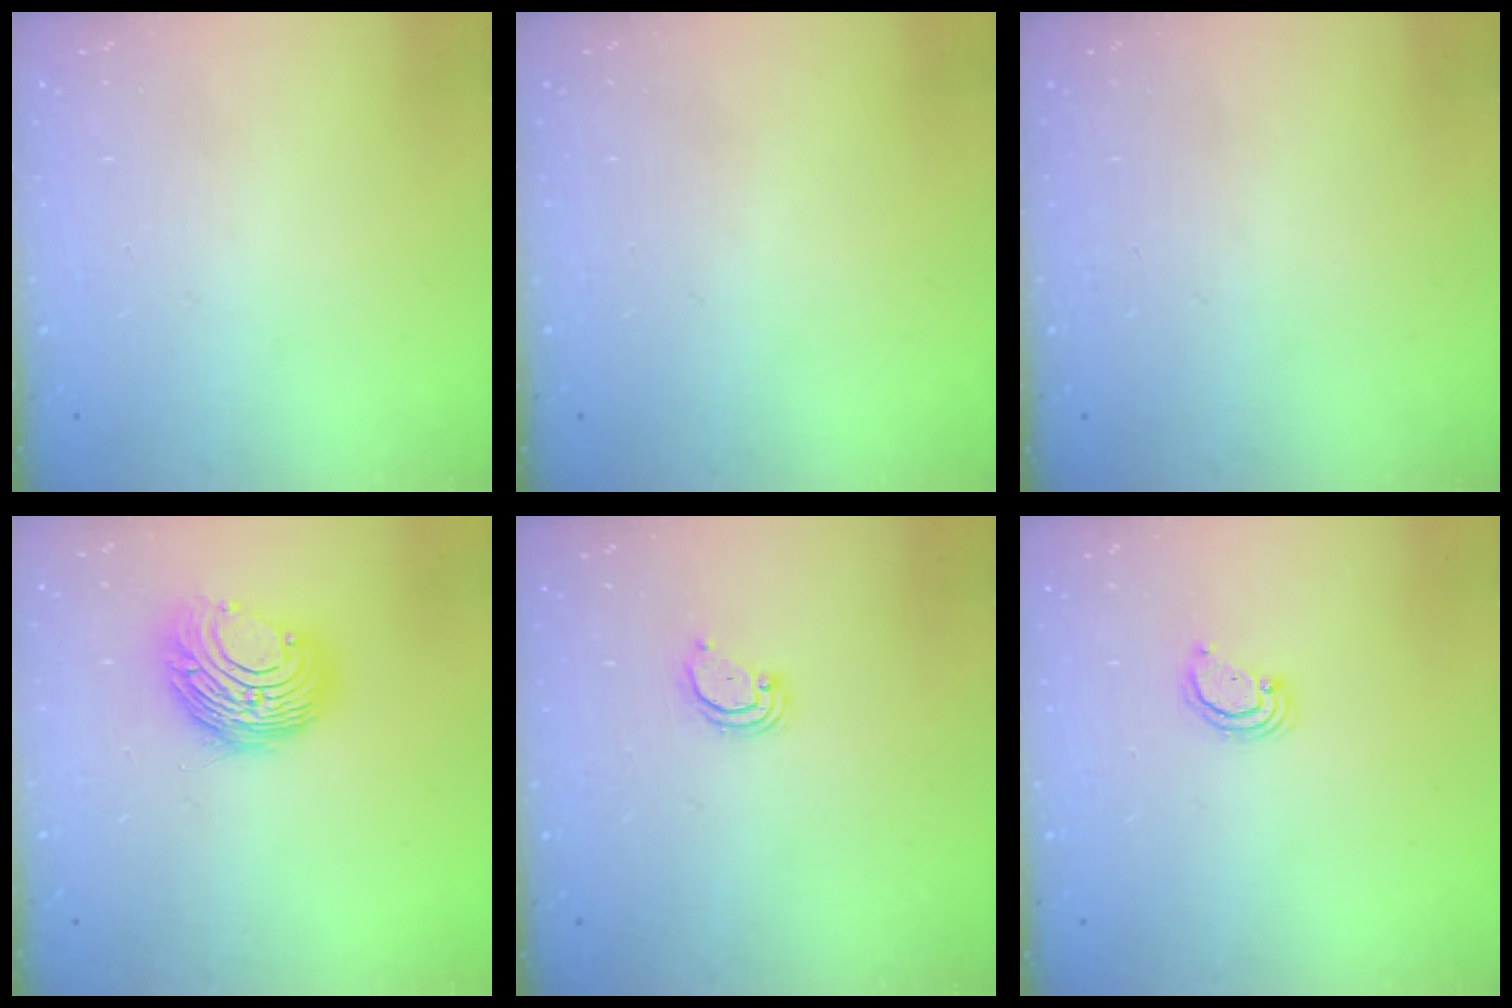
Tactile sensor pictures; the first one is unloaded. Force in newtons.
{"total": 0.0}
{"total": 0.0}
{"total": 10.9, "press": 10.9, "slide": 0.6}
{"total": 2.3, "press": 2.3, "slide": 0.2}
{"total": 2.3, "press": 2.3, "slide": 0.2}